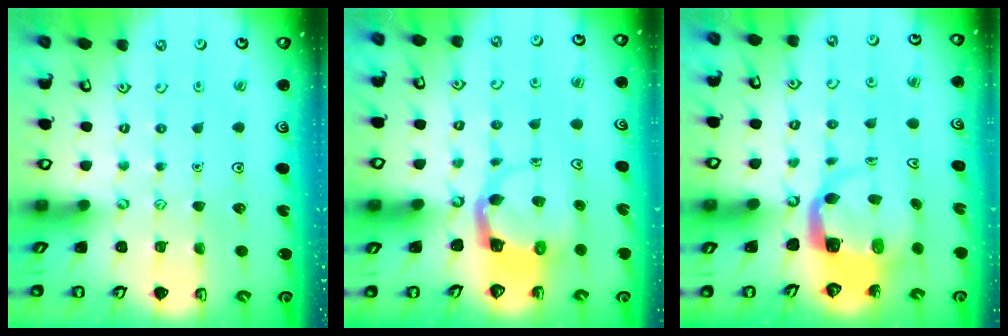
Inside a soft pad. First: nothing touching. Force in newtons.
{"total": 3.6, "press": 3.6, "slide": 0.7}
{"total": 4.6, "press": 4.6, "slide": 0.5}